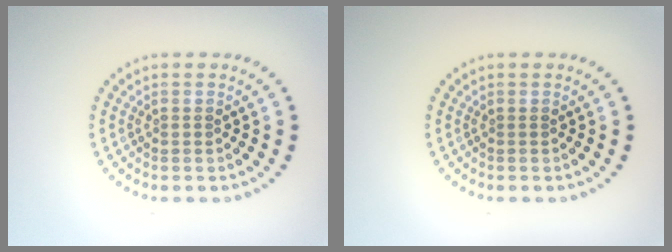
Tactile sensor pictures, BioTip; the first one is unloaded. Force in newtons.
{"total": 0.0}